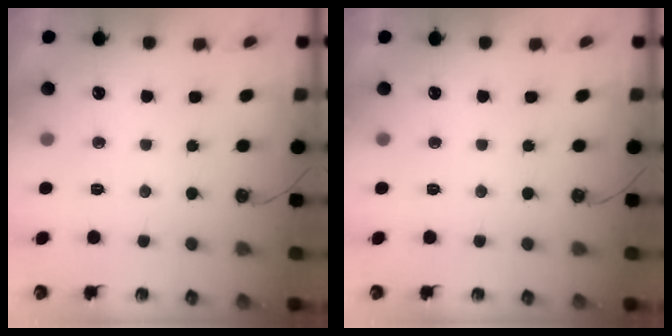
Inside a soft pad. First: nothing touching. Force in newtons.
{"total": 0.0}